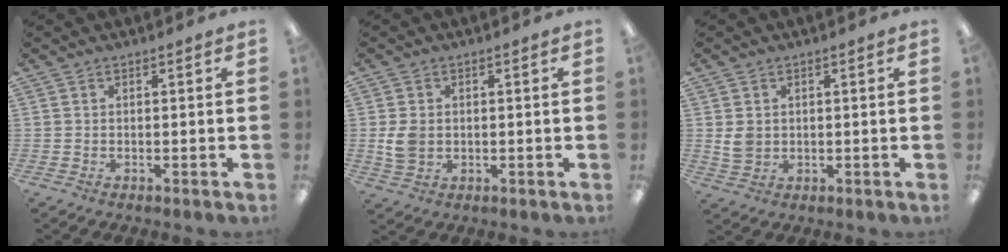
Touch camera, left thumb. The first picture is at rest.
{"total": 5.1, "force": [0.0, 3.9, 3.2], "torque": [-0.063, 0.001, -0.001]}
{"total": 3.9, "force": [0.8, 3.3, 2.0], "torque": [-0.037, 0.000, 0.013]}